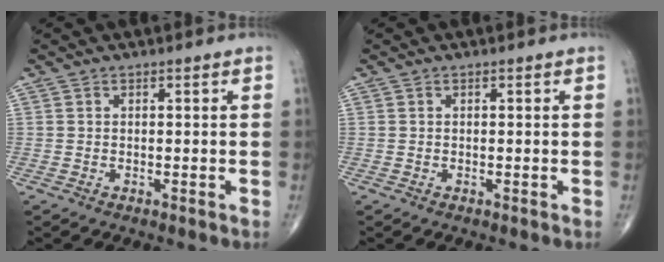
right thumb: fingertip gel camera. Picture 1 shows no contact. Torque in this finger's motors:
{"motor_torque": [-0.01, -0.03, -0.06, -0.13, 0.03]}